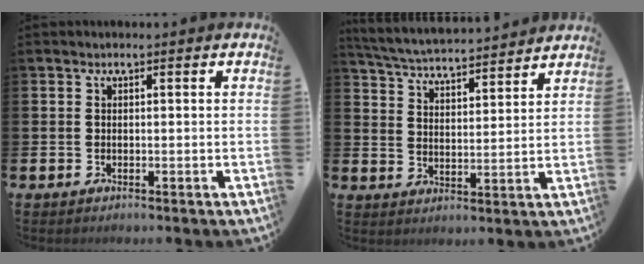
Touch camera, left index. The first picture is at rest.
{"total": 5.0, "force": [4.9, 0.3, 0.7], "torque": [-0.039, -0.040, 0.084]}